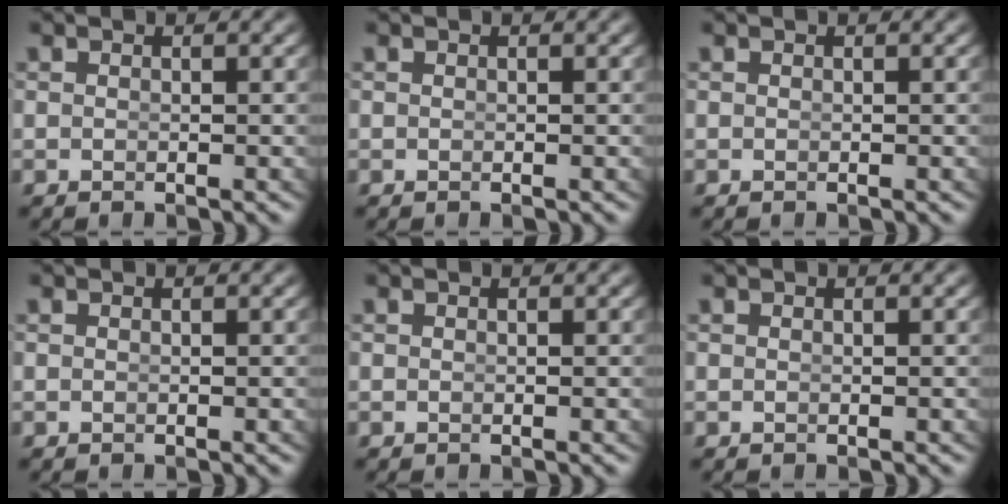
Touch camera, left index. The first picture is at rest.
{"total": 0.0}
{"total": 0.0}
{"total": 0.0}
{"total": 0.0}
{"total": 0.0}